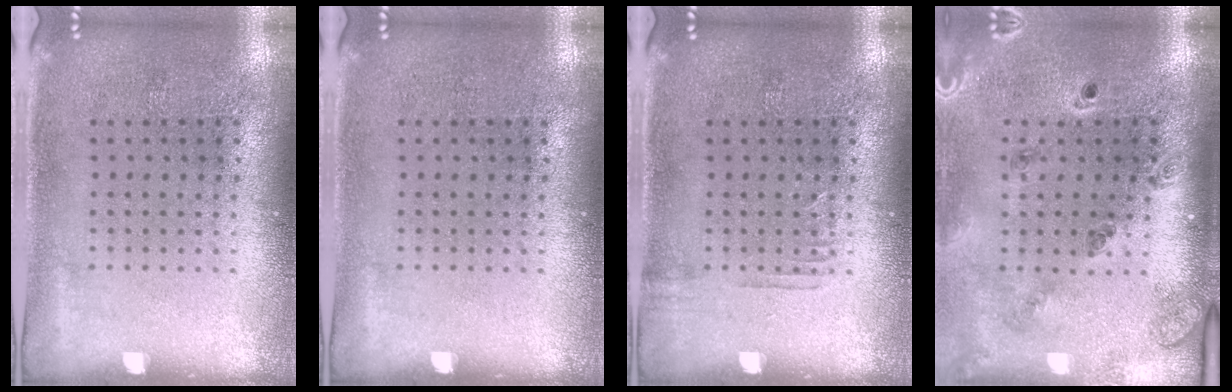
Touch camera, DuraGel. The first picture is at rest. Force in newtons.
{"total": 0.0}
{"total": 0.7, "press": 0.6, "slide": 0.2}
{"total": 1.6, "press": 1.5, "slide": 0.4}